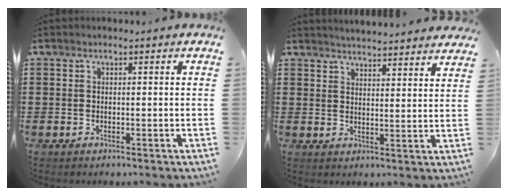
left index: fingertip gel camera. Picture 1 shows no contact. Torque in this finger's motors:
{"motor_torque": [1.10, -1.04, 0.17, 0.08]}